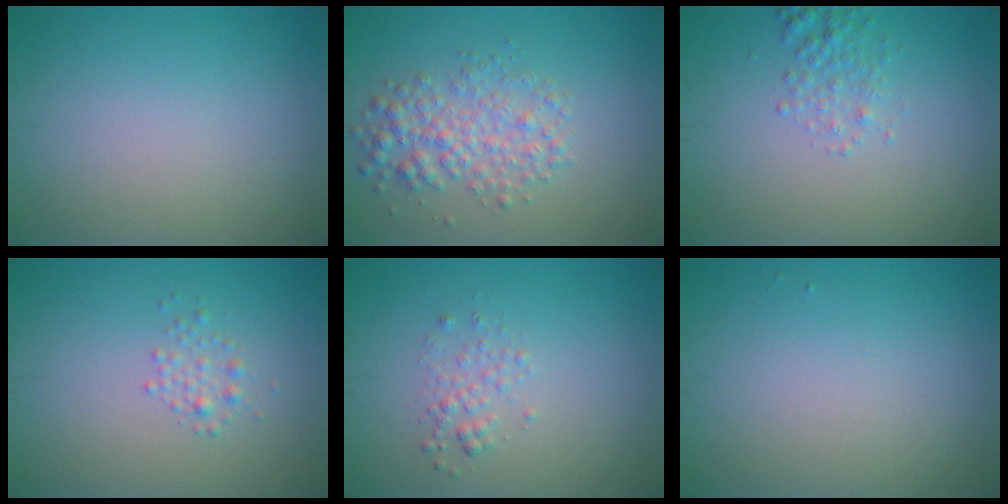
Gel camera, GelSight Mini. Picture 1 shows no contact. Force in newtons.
{"total": 3.8, "press": 3.8, "slide": 0.1}
{"total": 1.7, "press": 1.7, "slide": 0.1}
{"total": 1.4, "press": 1.4, "slide": 0.1}
{"total": 1.4, "press": 1.4, "slide": 0.1}
{"total": 0.0}